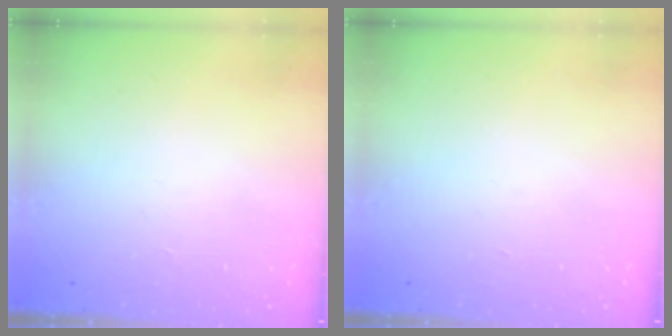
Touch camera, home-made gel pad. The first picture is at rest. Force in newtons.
{"total": 0.0}